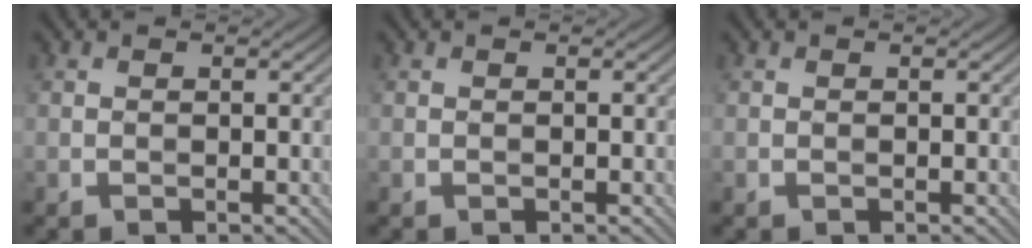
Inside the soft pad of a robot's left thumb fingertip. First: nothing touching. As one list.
[{"total": 0.0}, {"total": 0.0}]